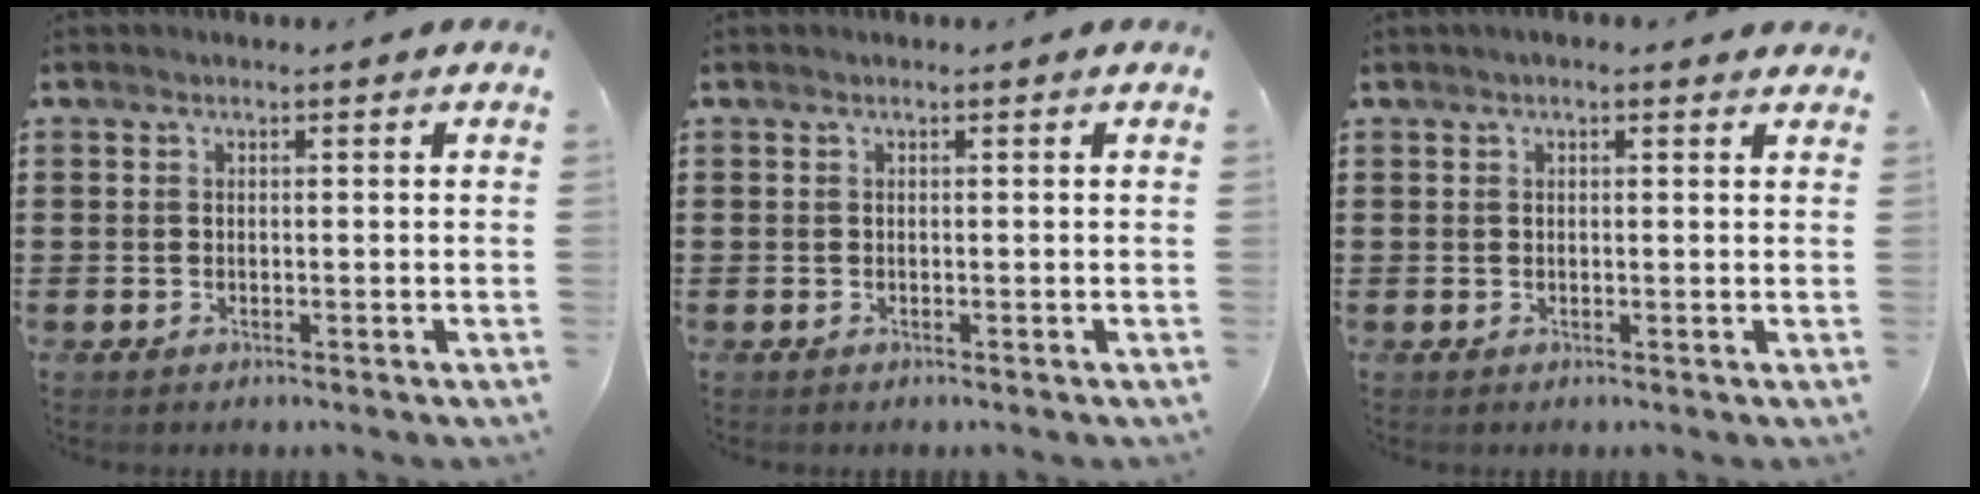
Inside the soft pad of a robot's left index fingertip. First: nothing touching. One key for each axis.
{"total": 0.0}
{"total": 1.1, "fx": 0.7, "fy": 0.3, "fz": 0.9, "tx": -0.017, "ty": 0.003, "tz": 0.011}